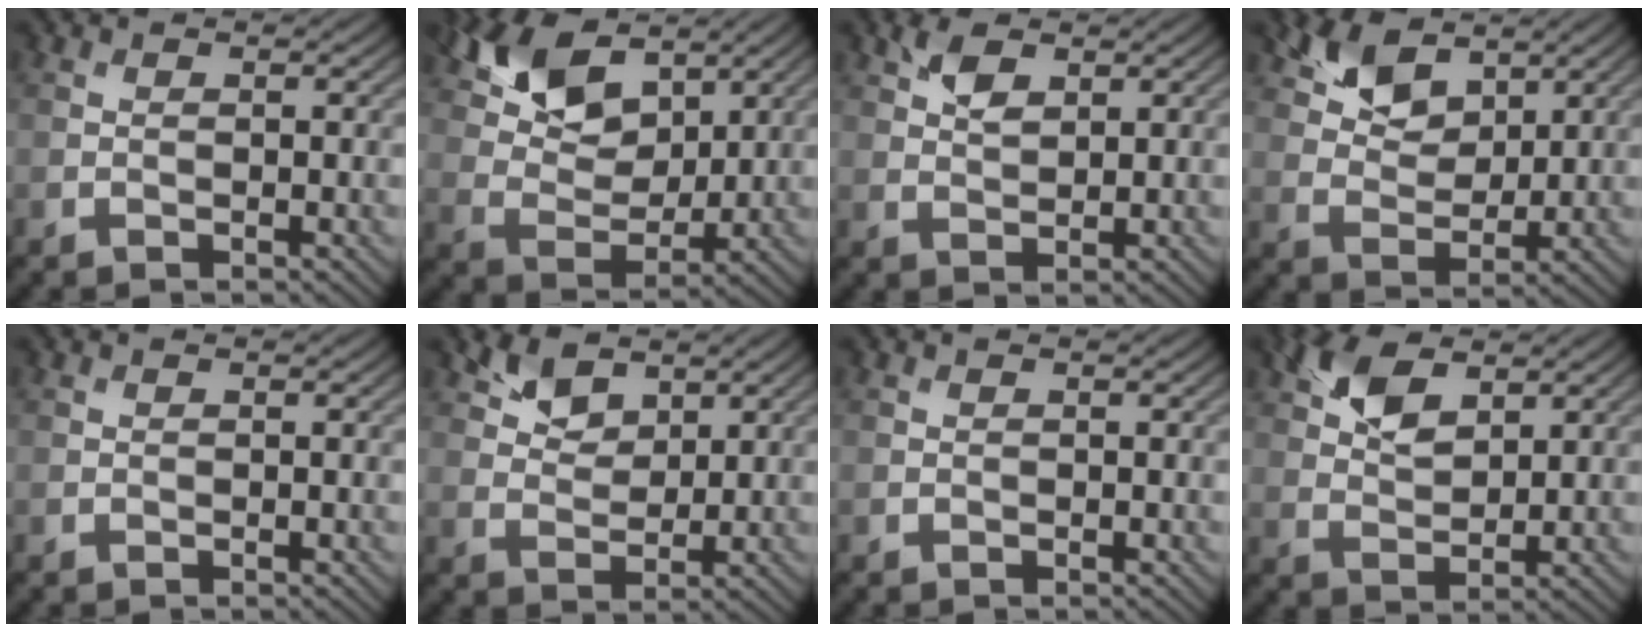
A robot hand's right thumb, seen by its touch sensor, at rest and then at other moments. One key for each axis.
{"total": 10.8, "fx": 6.5, "fy": 5.8, "fz": 6.5, "tx": -0.153, "ty": 0.007, "tz": 0.122}
{"total": 3.0, "fx": 1.7, "fy": 1.5, "fz": 2.0, "tx": -0.045, "ty": 0.000, "tz": 0.035}
{"total": 7.1, "fx": 4.6, "fy": 3.8, "fz": 3.8, "tx": -0.084, "ty": -0.002, "tz": 0.087}
{"total": 0.0}
{"total": 4.3, "fx": 3.0, "fy": 2.4, "fz": 2.0, "tx": -0.047, "ty": -0.004, "tz": 0.059}
{"total": 0.0}
{"total": 6.5, "fx": 3.7, "fy": 3.3, "fz": 4.3, "tx": -0.097, "ty": 0.004, "tz": 0.073}